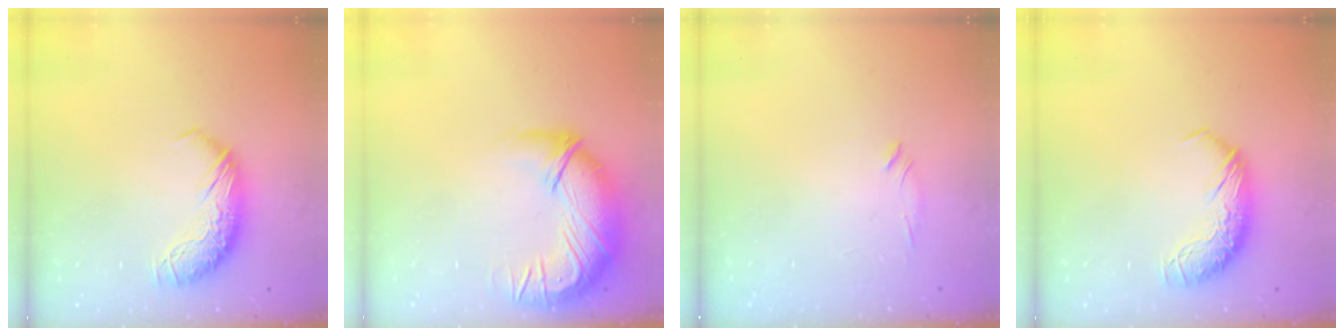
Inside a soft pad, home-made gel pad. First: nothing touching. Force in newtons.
{"total": 4.2, "press": 2.5, "slide": 3.4}
{"total": 6.2, "press": 6.1, "slide": 1.2}
{"total": 0.0}